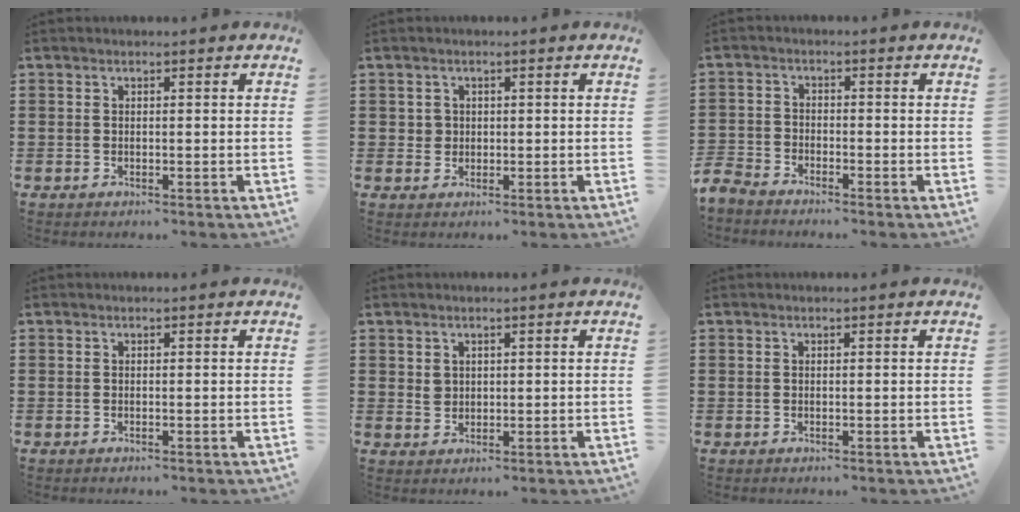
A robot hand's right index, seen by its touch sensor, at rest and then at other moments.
{"total": 1.5, "force": [0.4, 1.4, 0.3], "torque": [-0.011, 0.007, 0.008]}
{"total": 3.2, "force": [-3.2, 0.6, -0.1], "torque": [-0.027, -0.008, -0.076]}
{"total": 0.0}
{"total": 1.6, "force": [0.8, 1.3, 0.5], "torque": [-0.013, 0.005, 0.016]}
{"total": 0.0}